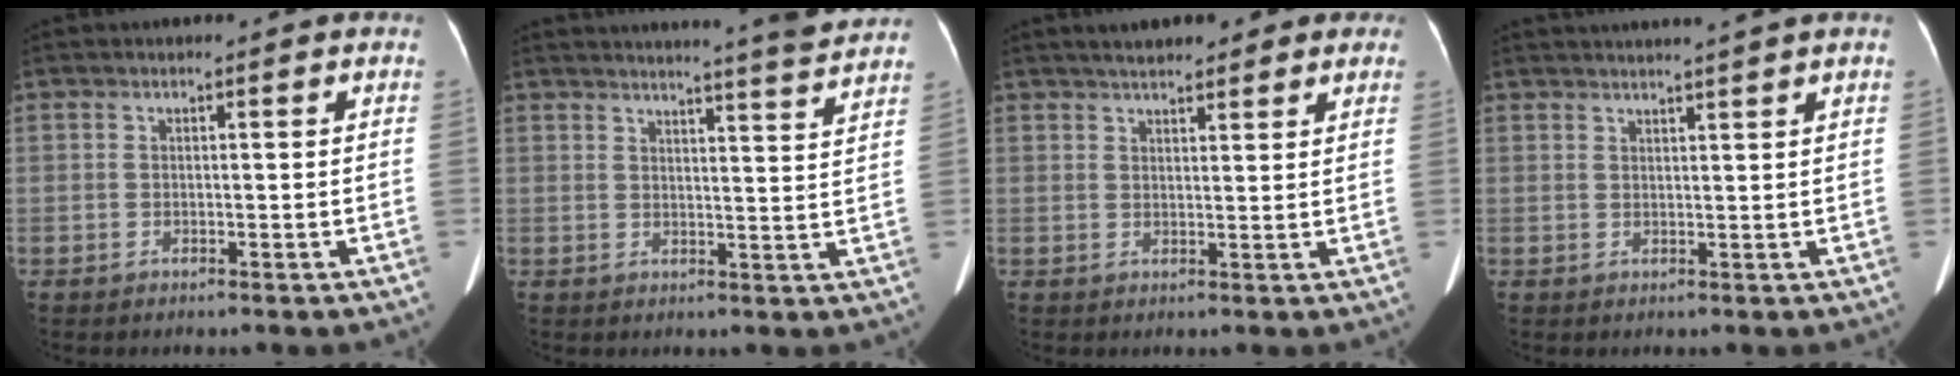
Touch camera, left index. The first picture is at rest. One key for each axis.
{"total": 13.1, "fx": 12.3, "fy": -1.4, "fz": 4.5, "tx": -0.072, "ty": -0.033, "tz": 0.141}
{"total": 8.4, "fx": 6.8, "fy": 2.3, "fz": 4.4, "tx": -0.049, "ty": 0.023, "tz": 0.090}
{"total": 6.8, "fx": 6.0, "fy": -1.4, "fz": 2.8, "tx": -0.032, "ty": 0.017, "tz": 0.072}